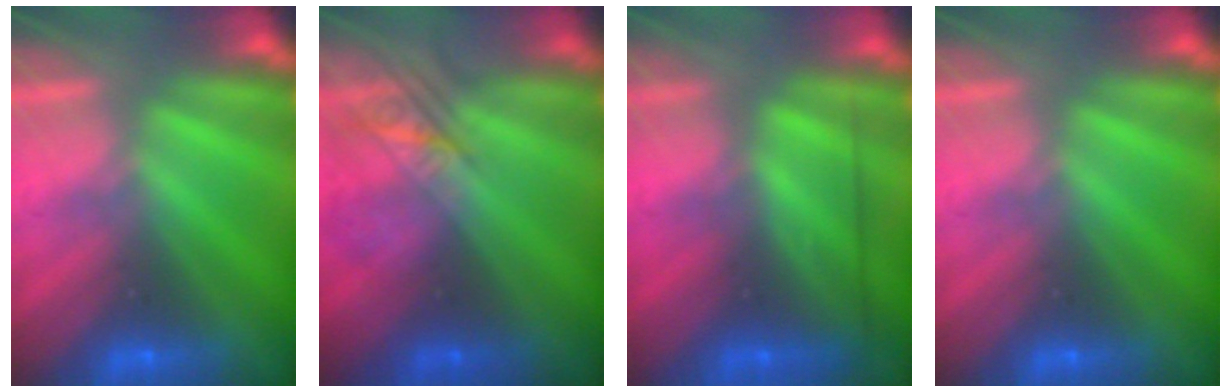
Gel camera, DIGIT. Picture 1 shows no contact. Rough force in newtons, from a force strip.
{"total": 2.4}
{"total": 2.4}
{"total": 0.0}